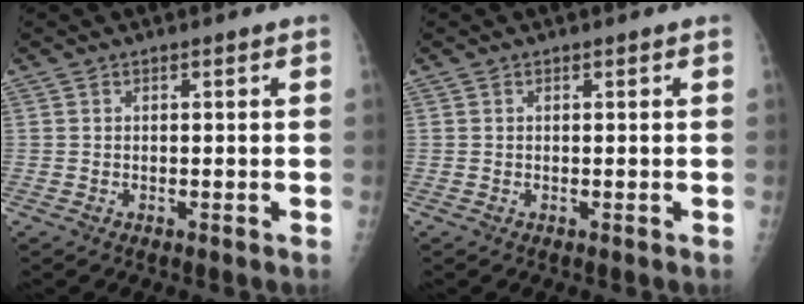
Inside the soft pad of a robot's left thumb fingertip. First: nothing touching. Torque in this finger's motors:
{"motor_torque": [0.00, 0.00, -0.01, -0.01, 0.00]}